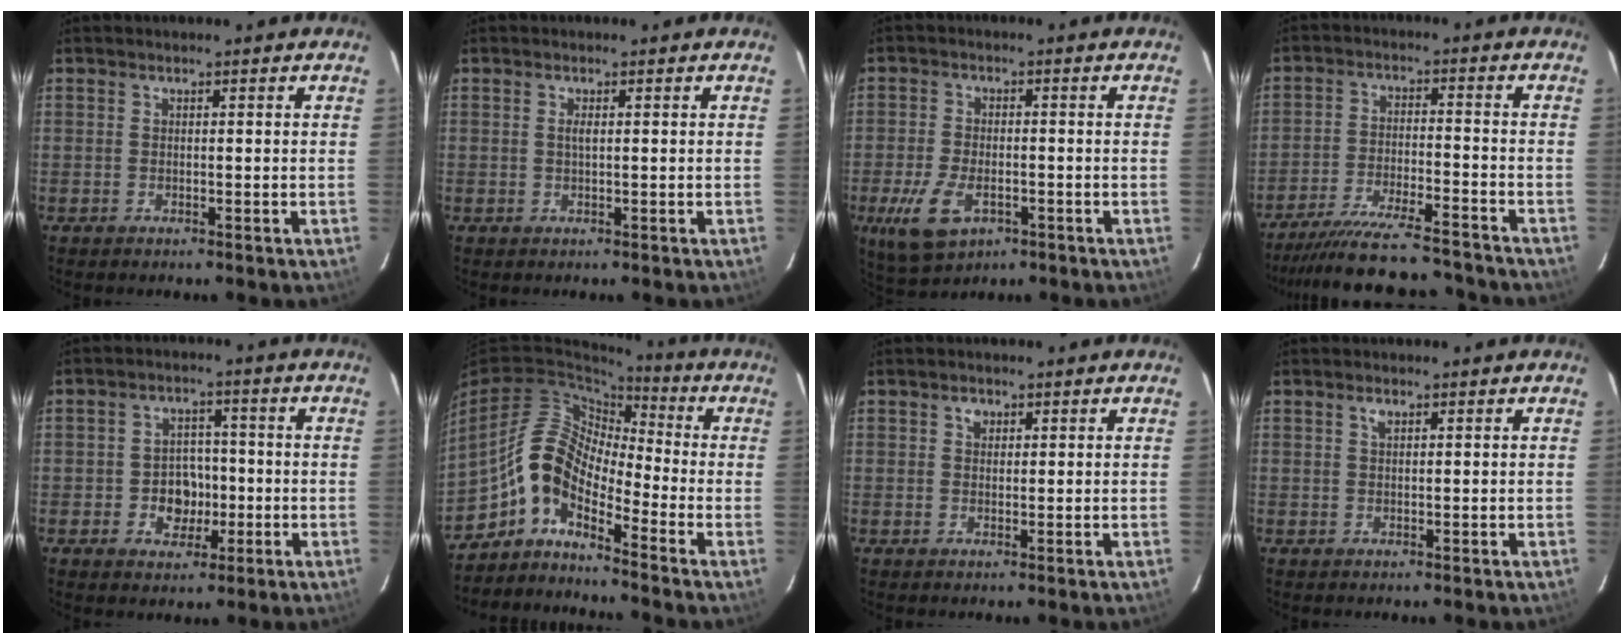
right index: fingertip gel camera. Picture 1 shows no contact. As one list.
[{"total": 0.9, "force": [0.2, 0.2, 0.9], "torque": [-0.017, 0.002, 0.003]}, {"total": 9.4, "force": [-3.9, 5.2, 6.8], "torque": [-0.159, -0.017, -0.066]}, {"total": 19.2, "force": [-17.7, 2.6, 7.1], "torque": [-0.146, -0.018, -0.263]}, {"total": 6.0, "force": [-1.6, 5.1, 2.8], "torque": [-0.059, 0.014, -0.015]}, {"total": 8.3, "force": [-5.0, 3.7, 5.5], "torque": [-0.104, 0.021, -0.115]}, {"total": 1.5, "force": [0.7, 1.2, 0.5], "torque": [-0.006, 0.006, 0.011]}, {"total": 1.0, "force": [0.6, 0.5, 0.7], "torque": [-0.014, 0.003, 0.011]}]